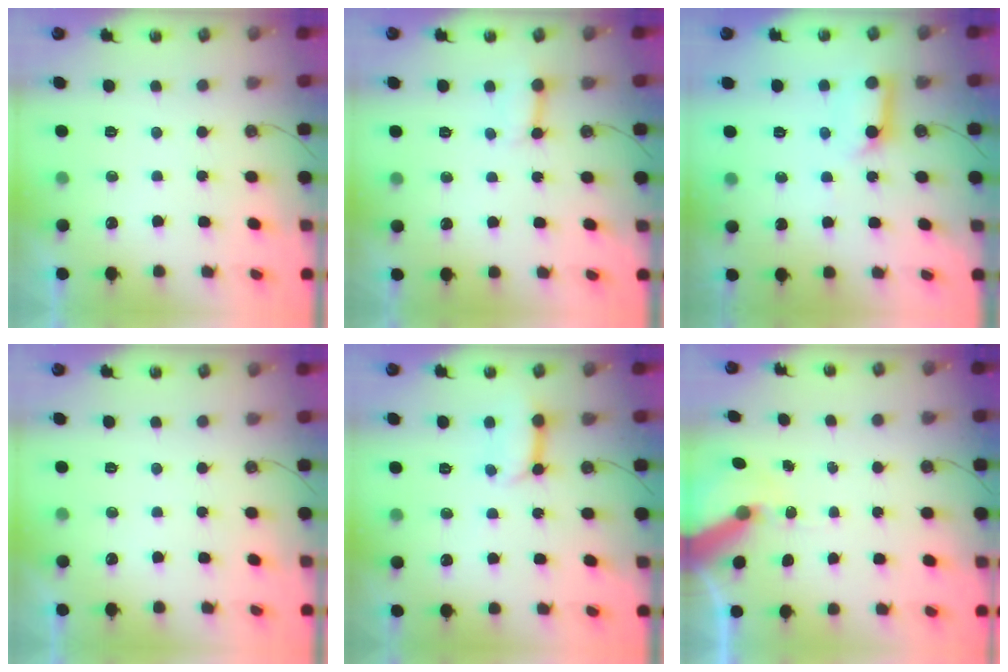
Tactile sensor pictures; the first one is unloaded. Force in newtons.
{"total": 3.5, "press": 3.5, "slide": 0.2}
{"total": 10.4, "press": 10.3, "slide": 1.2}
{"total": 0.0}
{"total": 8.6, "press": 8.6, "slide": 0.4}
{"total": 9.3, "press": 9.2, "slide": 1.3}